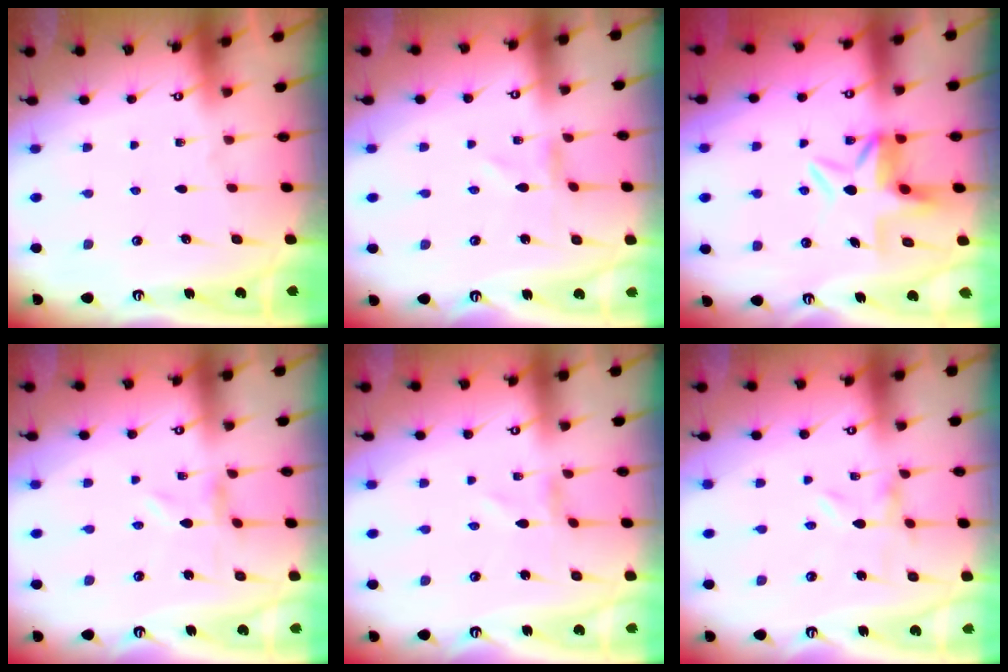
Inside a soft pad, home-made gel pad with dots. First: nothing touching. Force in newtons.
{"total": 0.6, "press": 0.5, "slide": 0.2}
{"total": 6.3, "press": 5.9, "slide": 2.2}
{"total": 0.0}
{"total": 1.2, "press": 1.2, "slide": 0.1}
{"total": 0.0}